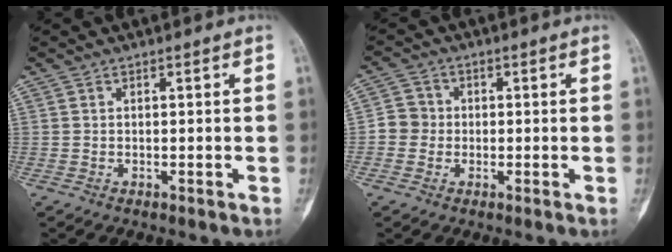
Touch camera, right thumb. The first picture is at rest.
{"total": 3.9, "force": [-0.5, 3.8, 1.0], "torque": [0.002, 0.009, -0.019]}